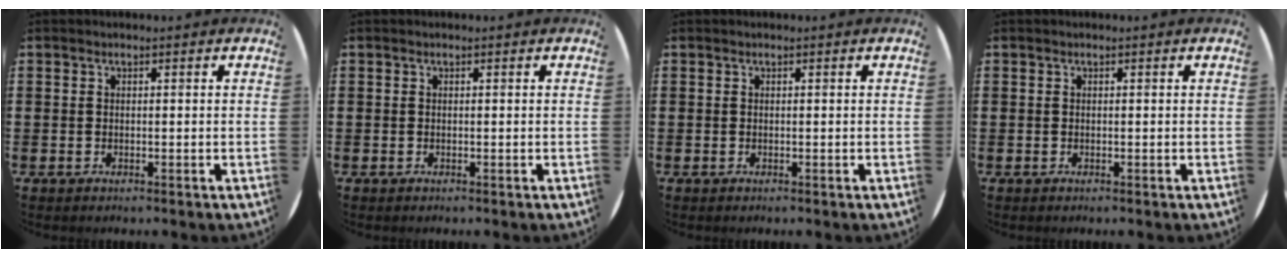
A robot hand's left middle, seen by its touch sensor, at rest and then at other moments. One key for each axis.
{"total": 0.0}
{"total": 0.0}
{"total": 0.0}